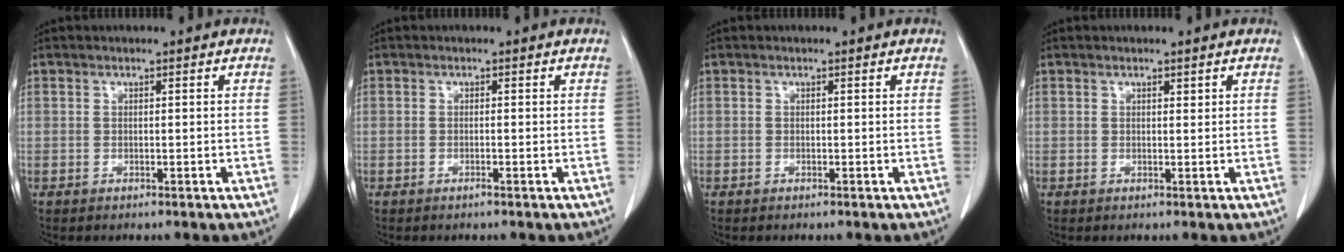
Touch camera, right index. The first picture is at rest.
{"total": 0.5, "force": [-0.3, -0.1, 0.4], "torque": [-0.005, 0.002, -0.007]}
{"total": 0.0}
{"total": 0.6, "force": [0.5, 0.1, 0.3], "torque": [-0.007, -0.003, 0.007]}